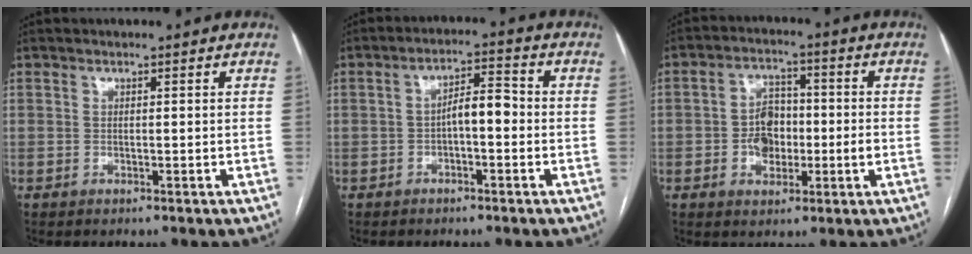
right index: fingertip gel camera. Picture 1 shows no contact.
{"total": 4.9, "force": [-0.8, 1.6, 4.5], "torque": [-0.075, 0.023, -0.013]}
{"total": 6.5, "force": [-1.0, 4.3, 4.8], "torque": [-0.089, 0.017, -0.013]}